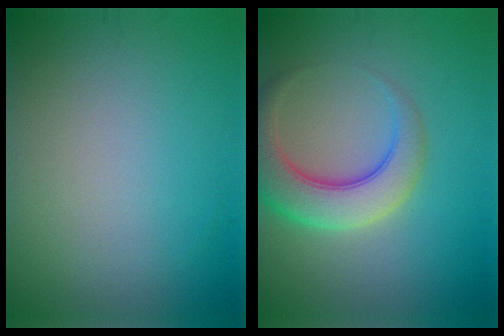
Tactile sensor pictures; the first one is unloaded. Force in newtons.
{"total": 6.1, "press": 6.1, "slide": 0.5}